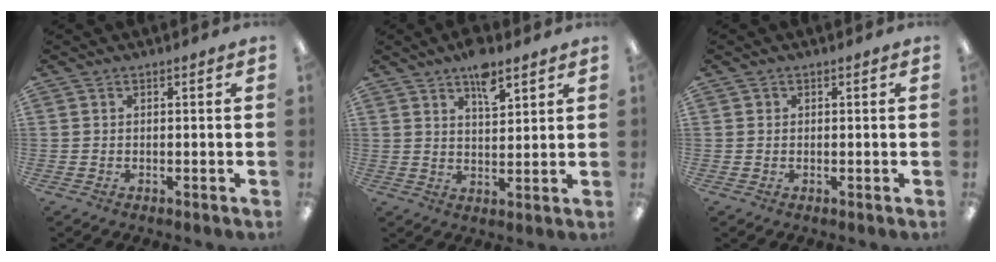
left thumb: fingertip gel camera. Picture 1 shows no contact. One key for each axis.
{"total": 7.3, "fx": 5.2, "fy": 2.7, "fz": 4.3, "tx": -0.058, "ty": -0.032, "tz": 0.088}
{"total": 0.7, "fx": 0.2, "fy": 0.7, "fz": -0.1, "tx": 0.003, "ty": 0.005, "tz": 0.003}